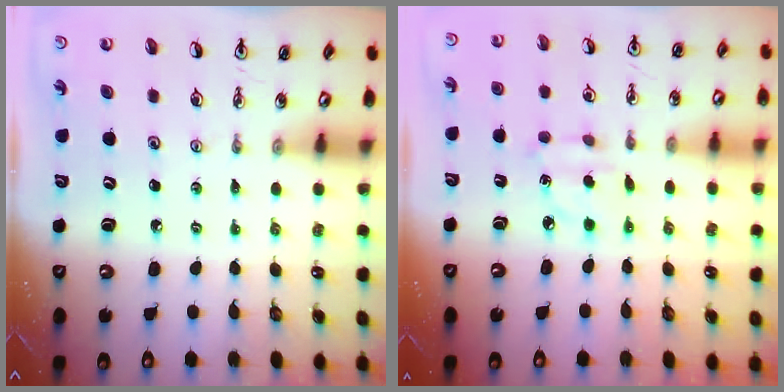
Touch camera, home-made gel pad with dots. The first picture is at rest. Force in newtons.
{"total": 2.8, "press": 2.8, "slide": 0.4}